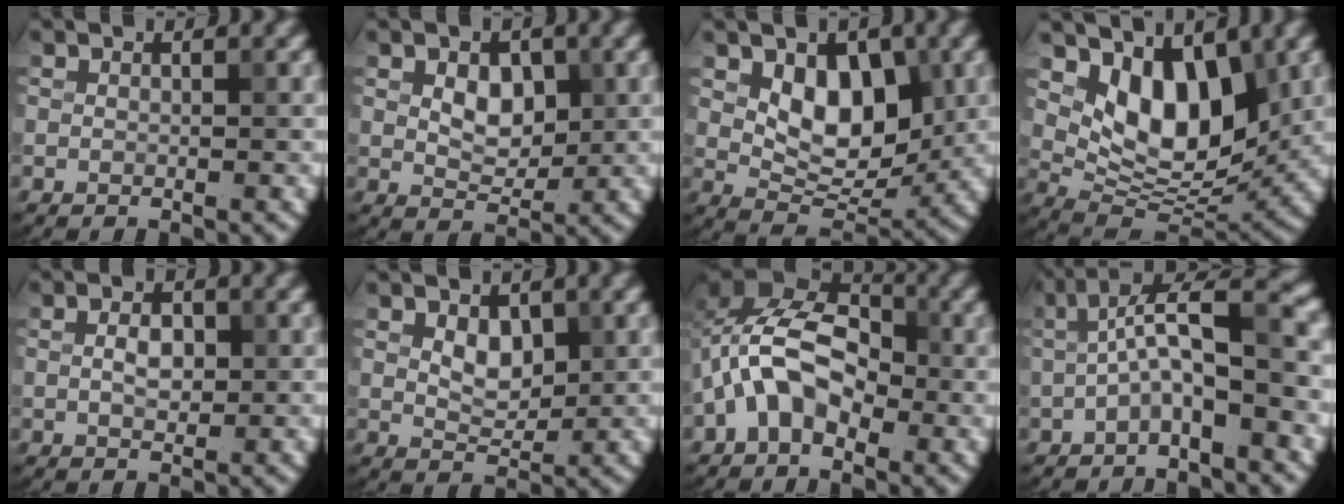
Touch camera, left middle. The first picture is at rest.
{"total": 3.3, "force": [0.7, 2.2, 2.3], "torque": [-0.039, -0.001, 0.013]}
{"total": 5.9, "force": [1.4, 3.7, 4.4], "torque": [-0.062, -0.011, 0.027]}
{"total": 7.1, "force": [2.8, 3.9, 5.2], "torque": [-0.081, -0.023, 0.045]}
{"total": 2.1, "force": [0.1, 1.3, 1.7], "torque": [-0.035, 0.002, 0.002]}
{"total": 2.7, "force": [0.9, 1.7, 1.9], "torque": [-0.033, -0.004, 0.020]}
{"total": 7.8, "force": [-1.8, 4.9, 5.8], "torque": [-0.099, 0.024, -0.049]}
{"total": 5.5, "force": [-0.8, 1.4, 5.3], "torque": [-0.090, 0.025, -0.021]}